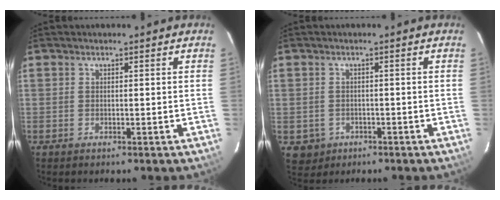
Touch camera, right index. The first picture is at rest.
{"total": 3.9, "force": [-1.2, 3.7, 0.6], "torque": [-0.022, 0.004, -0.008]}